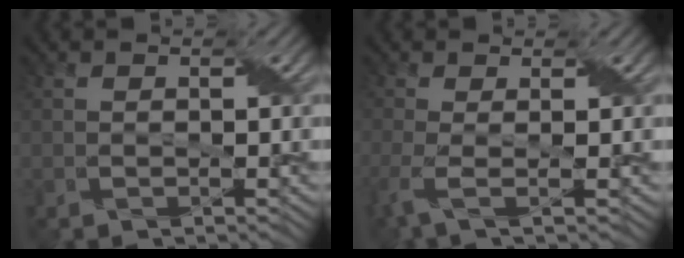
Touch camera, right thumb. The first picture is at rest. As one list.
[{"total": 3.4, "force": [-0.9, 1.0, 3.2], "torque": [-0.069, -0.007, -0.025]}]